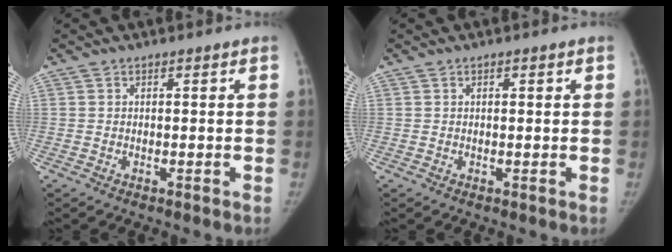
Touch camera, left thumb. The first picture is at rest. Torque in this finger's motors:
{"motor_torque": [-0.21, -0.05, -0.49, 0.20, -0.04]}